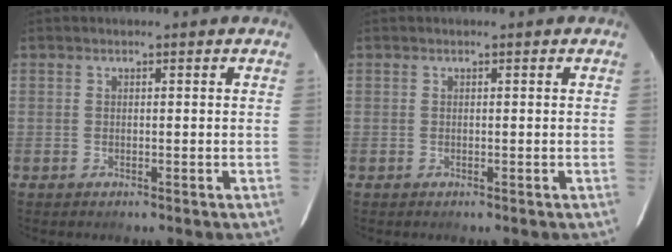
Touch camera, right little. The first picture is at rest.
{"total": 0.0}